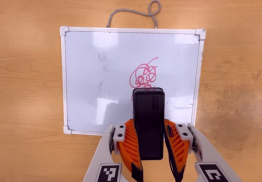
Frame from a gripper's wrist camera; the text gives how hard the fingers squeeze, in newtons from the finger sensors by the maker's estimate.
{"total": 8.3, "left": 6.4, "right": 10.1}